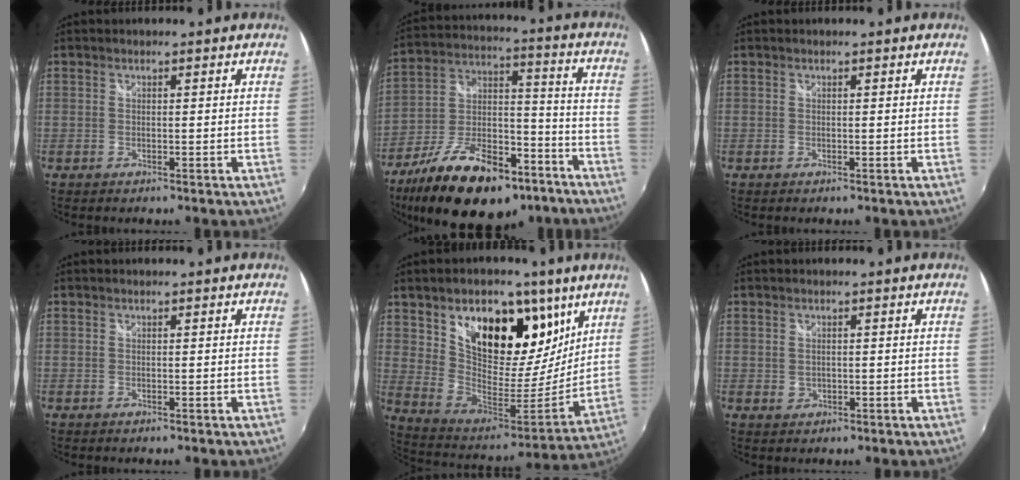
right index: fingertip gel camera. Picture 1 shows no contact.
{"total": 25.0, "force": [-16.2, 11.3, 15.3], "torque": [-0.280, -0.003, -0.249]}
{"total": 0.0}
{"total": 0.0}
{"total": 24.7, "force": [13.2, 14.2, 15.4], "torque": [-0.274, 0.007, 0.233]}
{"total": 1.4, "force": [0.0, 1.1, 0.8], "torque": [-0.012, -0.001, 0.001]}